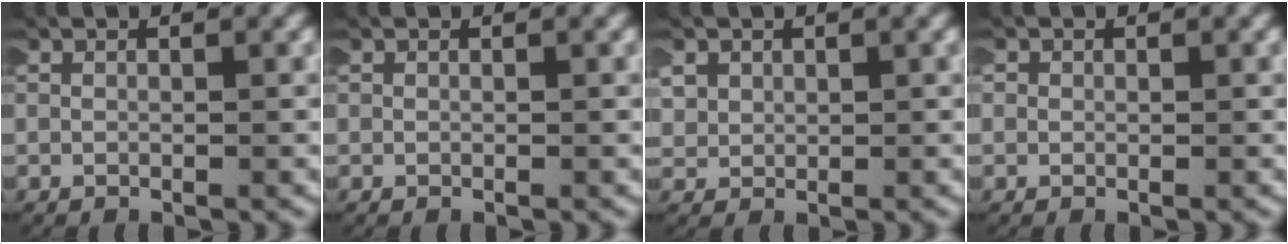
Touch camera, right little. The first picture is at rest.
{"total": 0.0}
{"total": 2.4, "force": [1.0, 2.0, 1.0], "torque": [-0.039, -0.003, 0.021]}
{"total": 0.9, "force": [0.0, 0.9, 0.0], "torque": [-0.003, 0.003, -0.005]}